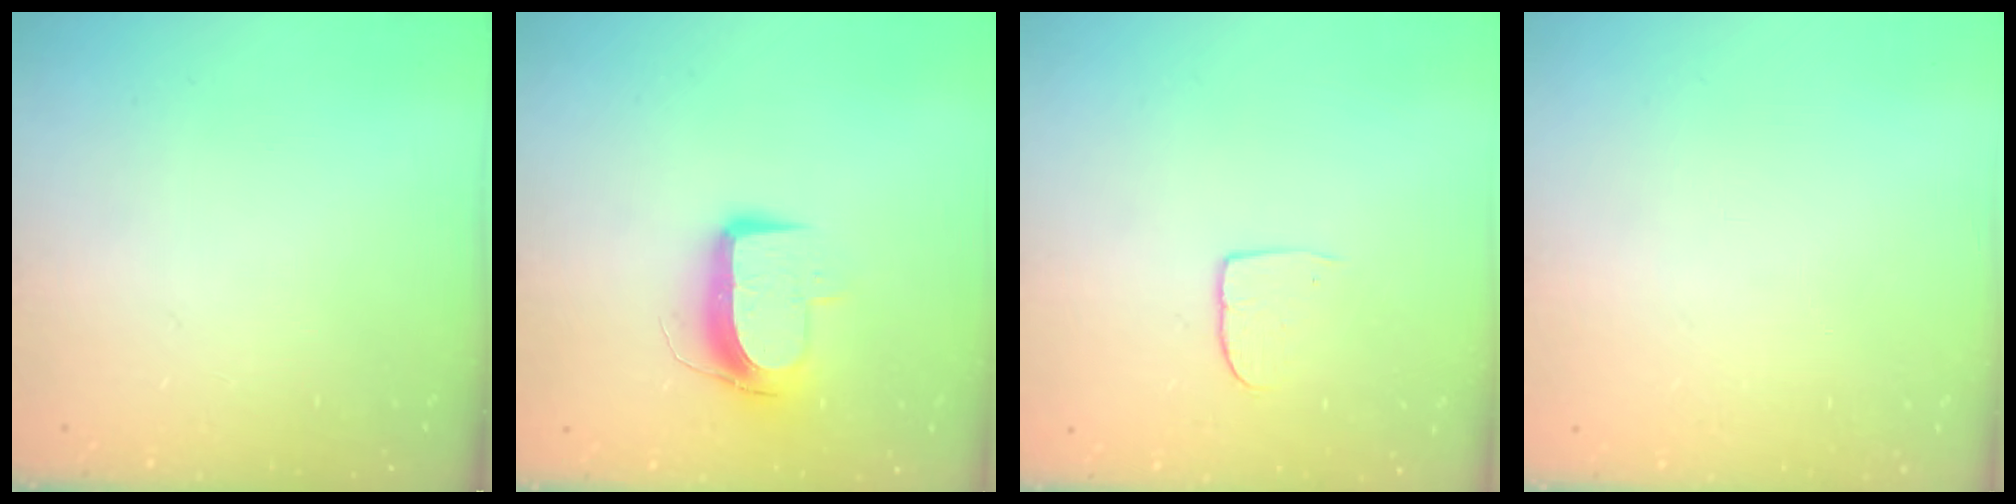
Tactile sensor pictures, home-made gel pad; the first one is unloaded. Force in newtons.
{"total": 10.0, "press": 9.9, "slide": 0.8}
{"total": 4.1, "press": 4.1, "slide": 0.3}
{"total": 0.0}